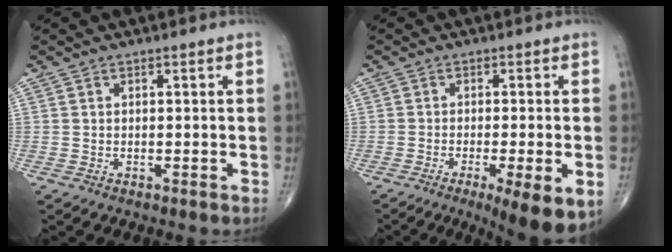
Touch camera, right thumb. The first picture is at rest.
{"total": 10.2, "force": [-4.4, 1.9, 9.0], "torque": [-0.124, -0.013, -0.064]}